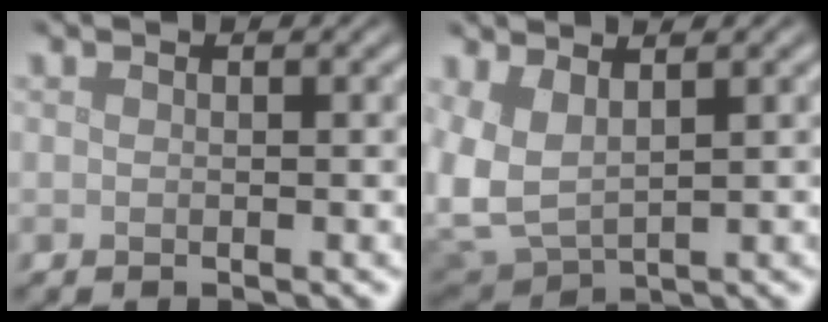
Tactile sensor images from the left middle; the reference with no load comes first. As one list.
[{"total": 5.2, "force": [1.8, 3.0, 3.9], "torque": [-0.109, -0.004, 0.037]}]